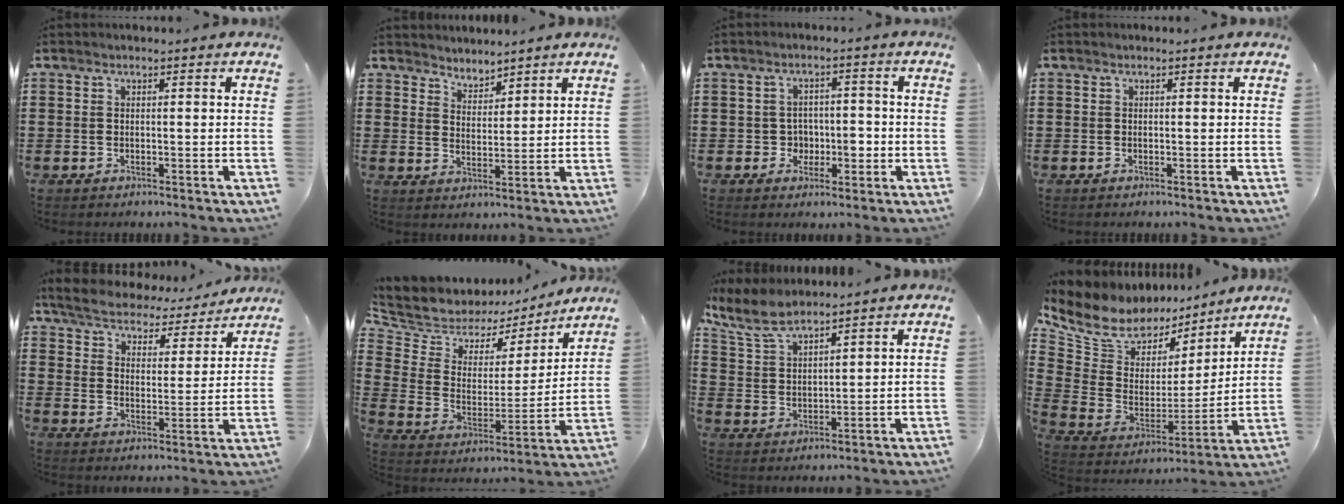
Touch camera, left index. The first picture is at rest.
{"total": 3.2, "force": [3.1, 0.7, -0.4], "torque": [-0.006, -0.011, 0.058]}
{"total": 3.9, "force": [-0.8, 3.4, 1.7], "torque": [-0.037, 0.003, -0.021]}
{"total": 0.0}
{"total": 4.8, "force": [4.7, 0.5, 0.8], "torque": [-0.042, -0.035, 0.076]}
{"total": 5.9, "force": [5.1, 3.0, -0.4], "torque": [-0.037, -0.043, 0.088]}
{"total": 5.9, "force": [4.8, 1.7, 2.9], "torque": [-0.074, -0.005, 0.090]}
{"total": 9.4, "force": [7.7, 5.0, 2.3], "torque": [-0.102, -0.057, 0.139]}